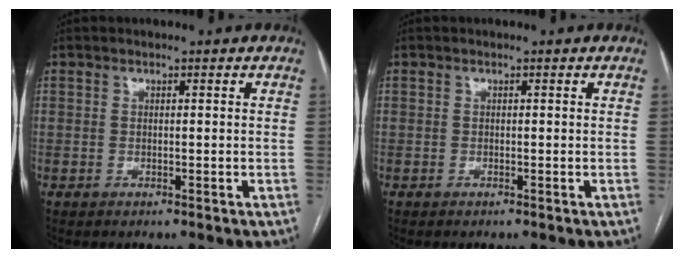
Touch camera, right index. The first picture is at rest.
{"total": 0.0}